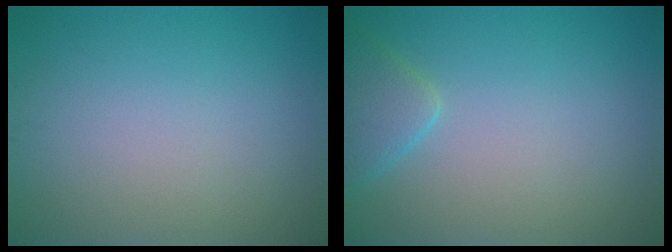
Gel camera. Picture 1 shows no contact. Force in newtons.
{"total": 2.5, "press": 2.4, "slide": 0.2}